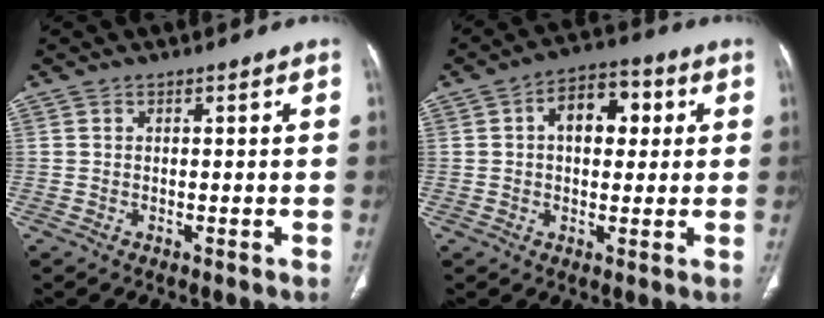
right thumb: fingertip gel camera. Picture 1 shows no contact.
{"total": 9.7, "force": [2.2, 6.0, 7.3], "torque": [-0.082, 0.017, 0.028]}